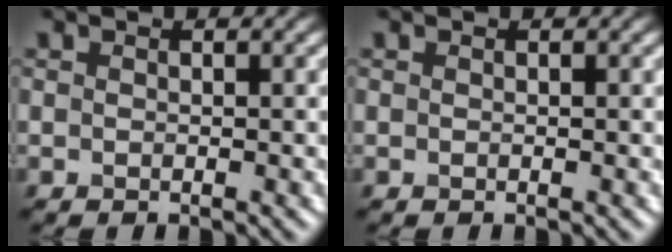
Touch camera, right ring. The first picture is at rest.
{"total": 0.0}